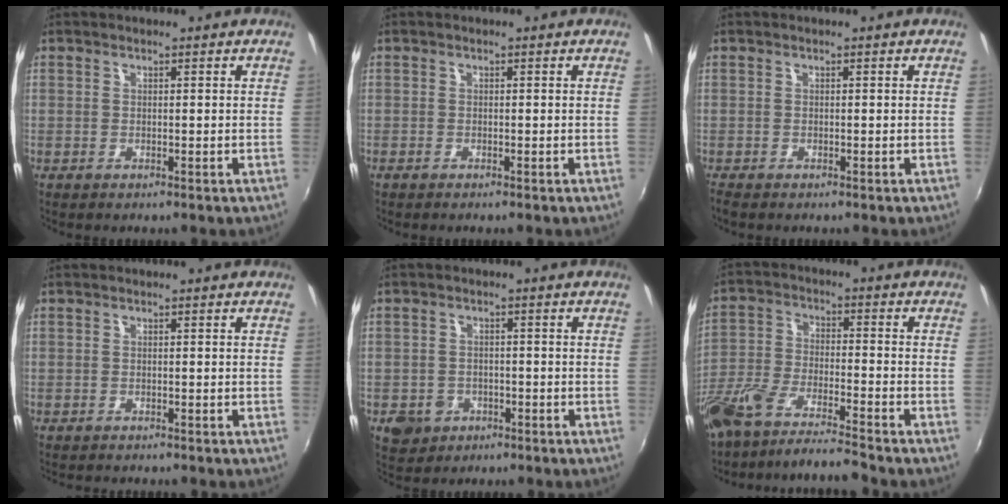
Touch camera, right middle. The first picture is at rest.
{"total": 0.7, "force": [-0.6, 0.2, 0.2], "torque": [-0.005, -0.003, -0.013]}
{"total": 1.1, "force": [-1.0, 0.3, 0.5], "torque": [-0.012, -0.006, -0.018]}
{"total": 1.3, "force": [-1.2, 0.3, 0.3], "torque": [-0.009, -0.007, -0.019]}
{"total": 5.3, "force": [-2.4, 4.5, 1.6], "torque": [-0.046, 0.004, -0.032]}
{"total": 11.9, "force": [-10.5, 0.5, 5.7], "torque": [-0.131, -0.016, -0.197]}